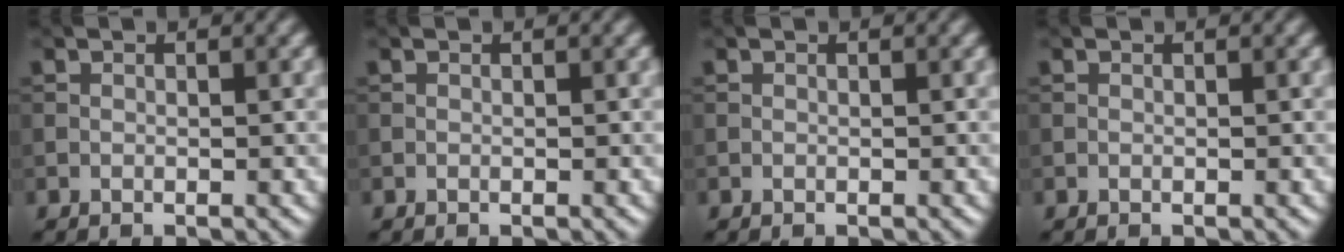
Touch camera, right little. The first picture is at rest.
{"total": 0.0}
{"total": 0.0}
{"total": 0.0}